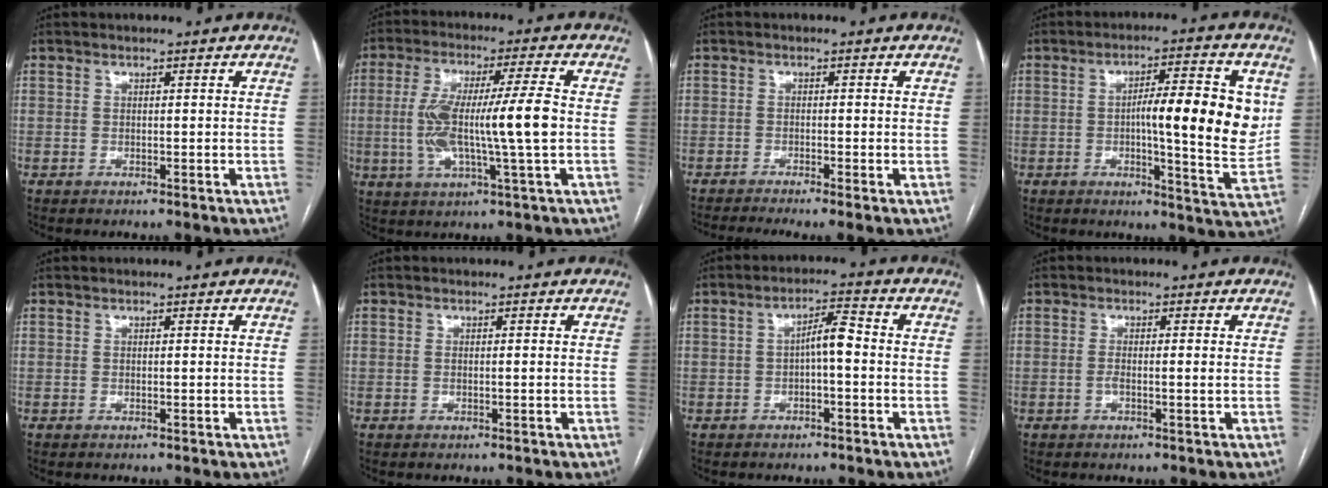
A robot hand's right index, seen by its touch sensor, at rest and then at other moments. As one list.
[{"total": 12.8, "force": [-0.7, 0.4, 12.8], "torque": [-0.249, 0.010, -0.014]}, {"total": 5.7, "force": [-4.2, 0.0, 3.8], "torque": [-0.059, -0.008, -0.068]}, {"total": 13.5, "force": [1.4, 1.9, 13.3], "torque": [-0.186, 0.007, 0.018]}, {"total": 0.0}, {"total": 0.5, "force": [-0.1, 0.0, 0.5], "torque": [-0.014, -0.001, 0.001]}, {"total": 4.2, "force": [-0.5, 0.9, 4.1], "torque": [-0.067, 0.016, -0.007]}, {"total": 1.6, "force": [-0.3, 0.0, 1.6], "torque": [-0.029, 0.001, -0.005]}]